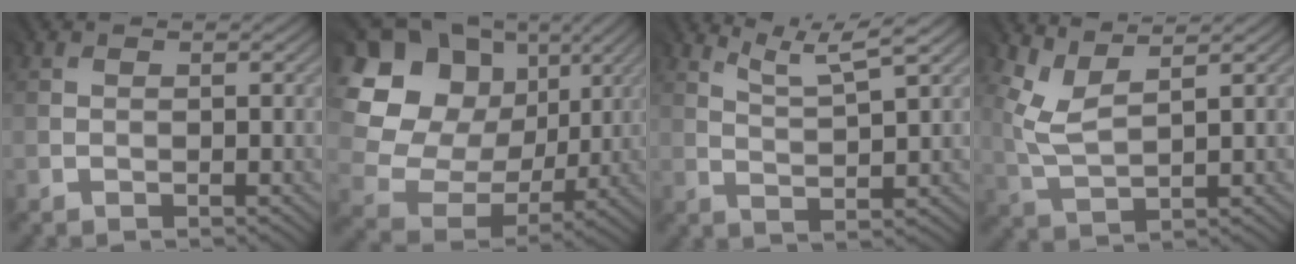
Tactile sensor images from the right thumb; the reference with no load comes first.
{"total": 17.6, "force": [5.7, 14.6, 8.1], "torque": [-0.246, 0.037, 0.144]}
{"total": 4.9, "force": [3.7, 0.2, 3.1], "torque": [-0.062, 0.004, 0.080]}
{"total": 3.9, "force": [3.0, 1.0, 2.3], "torque": [-0.067, 0.001, 0.072]}